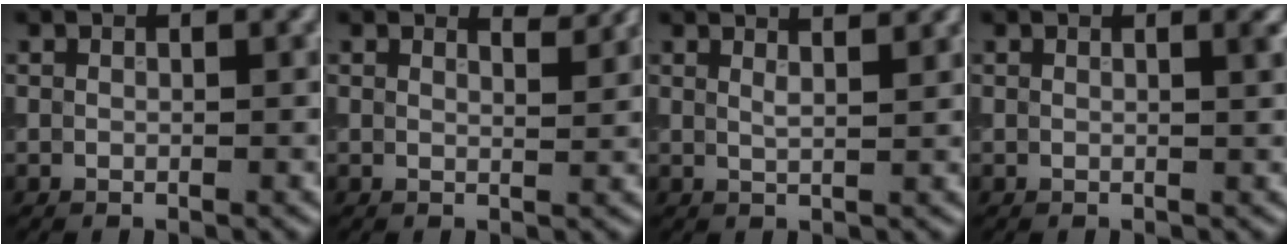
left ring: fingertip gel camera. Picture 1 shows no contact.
{"total": 1.9, "force": [1.8, 0.3, 0.6], "torque": [-0.005, -0.003, 0.014]}
{"total": 4.8, "force": [3.4, 1.9, 2.9], "torque": [-0.018, 0.037, 0.016]}
{"total": 1.0, "force": [0.4, 0.3, 0.9], "torque": [-0.004, 0.001, 0.003]}